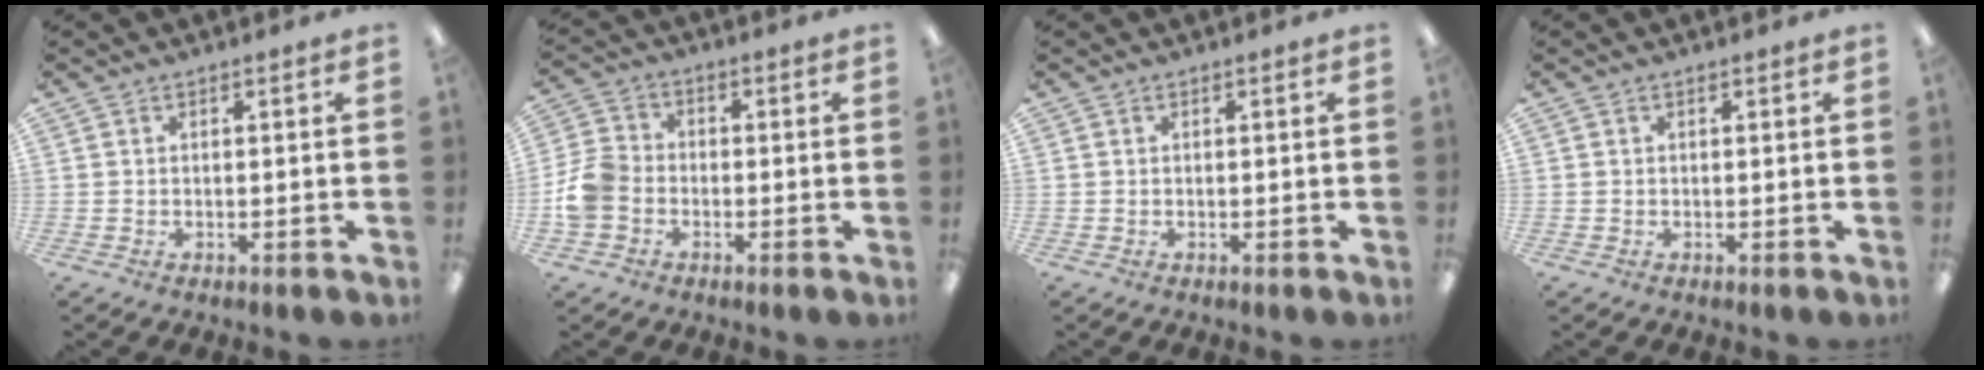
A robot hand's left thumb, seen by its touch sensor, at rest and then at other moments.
{"total": 7.8, "force": [-2.6, 6.3, 3.8], "torque": [-0.087, 0.026, -0.047]}
{"total": 0.0}
{"total": 0.0}